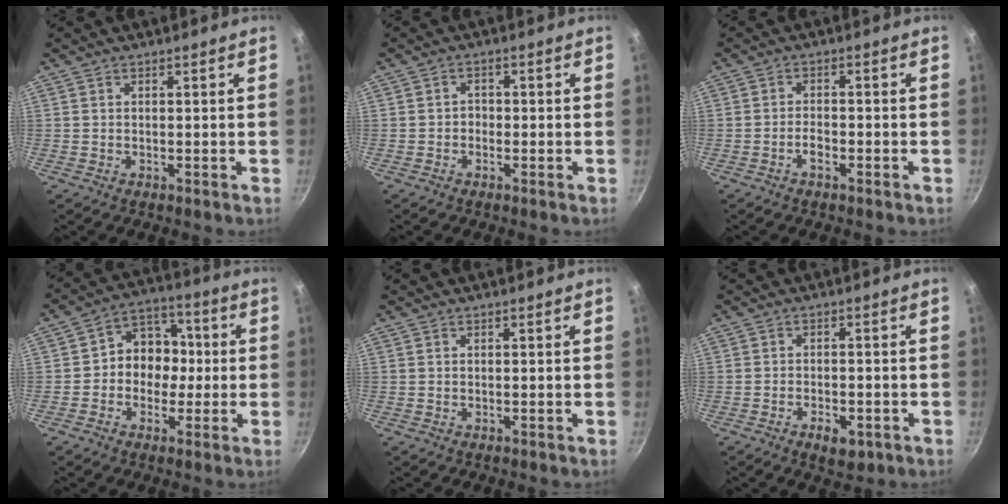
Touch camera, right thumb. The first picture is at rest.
{"total": 1.8, "force": [-0.5, 1.5, 0.7], "torque": [-0.001, 0.008, -0.012]}
{"total": 1.7, "force": [-1.1, 0.6, 1.2], "torque": [-0.022, 0.013, -0.022]}
{"total": 9.9, "force": [-0.6, 8.5, 5.0], "torque": [-0.018, 0.033, -0.027]}
{"total": 0.0}
{"total": 4.8, "force": [-2.4, 2.4, 3.3], "torque": [-0.046, 0.013, -0.031]}